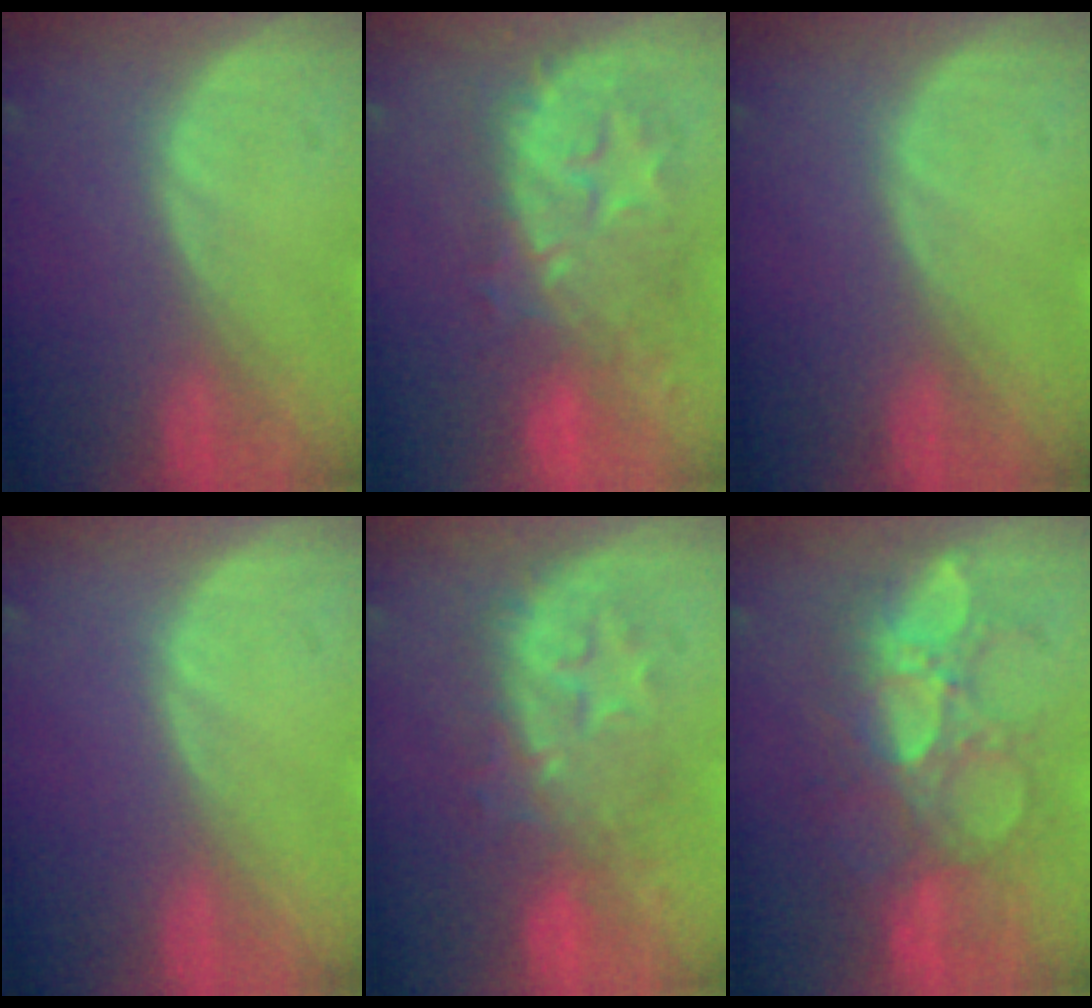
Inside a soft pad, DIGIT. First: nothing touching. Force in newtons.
{"total": 9.0, "press": 8.9, "slide": 1.1}
{"total": 0.0}
{"total": 0.0}
{"total": 8.3, "press": 8.2, "slide": 1.2}
{"total": 10.3, "press": 9.3, "slide": 4.4}